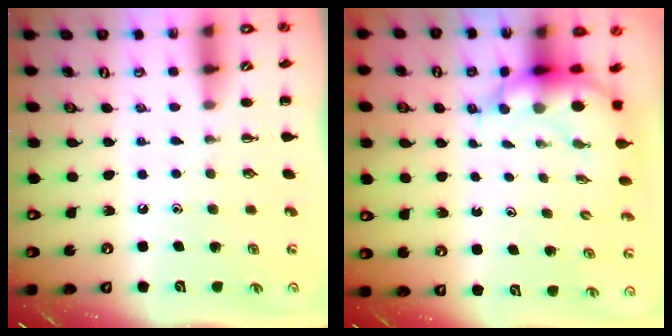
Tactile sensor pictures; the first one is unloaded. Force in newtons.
{"total": 5.9, "press": 5.8, "slide": 1.1}